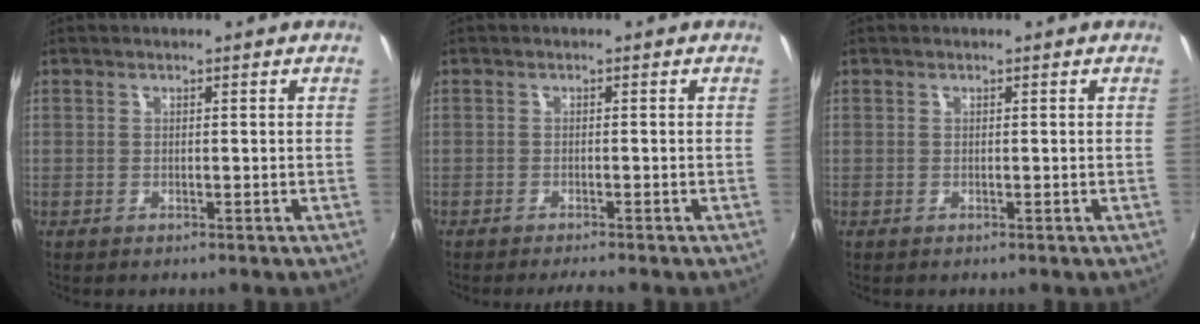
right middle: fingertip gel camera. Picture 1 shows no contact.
{"total": 2.3, "force": [-2.1, 0.0, 0.8], "torque": [-0.020, -0.012, -0.037]}
{"total": 0.0}